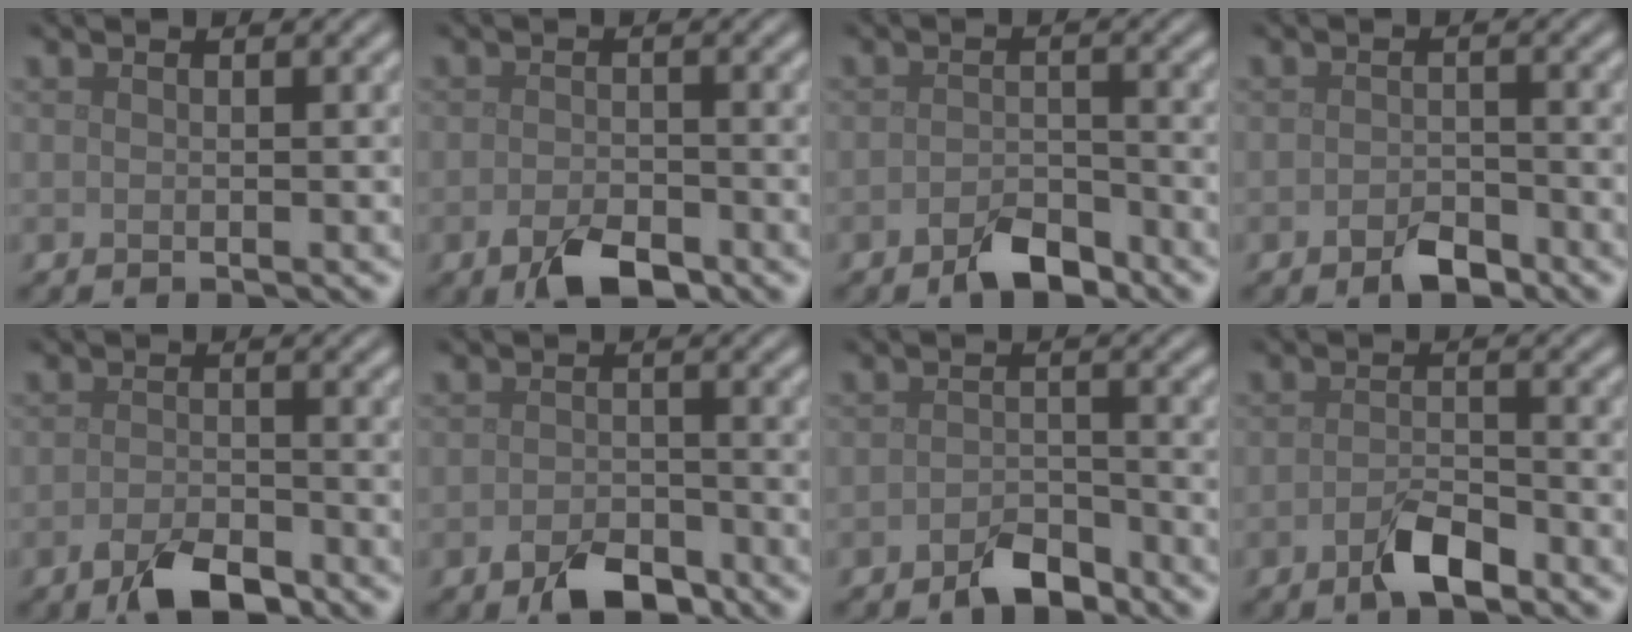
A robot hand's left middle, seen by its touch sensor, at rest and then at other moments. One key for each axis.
{"total": 3.7, "fx": -2.2, "fy": 1.8, "fz": 2.5, "tx": -0.045, "ty": -0.006, "tz": -0.041}
{"total": 3.3, "fx": -2.4, "fy": 1.5, "fz": 1.7, "tx": -0.028, "ty": 0.003, "tz": -0.047}
{"total": 2.5, "fx": -1.7, "fy": 1.2, "fz": 1.4, "tx": -0.023, "ty": 0.002, "tz": -0.032}
{"total": 4.2, "fx": -2.7, "fy": 1.8, "fz": 2.7, "tx": -0.048, "ty": -0.006, "tz": -0.053}
{"total": 4.1, "fx": -2.7, "fy": 2.2, "fz": 2.2, "tx": -0.035, "ty": -0.005, "tz": -0.053}
{"total": 3.0, "fx": -2.3, "fy": 1.3, "fz": 1.4, "tx": -0.022, "ty": 0.004, "tz": -0.045}
{"total": 3.2, "fx": -2.1, "fy": 1.2, "fz": 2.2, "tx": -0.042, "ty": 0.002, "tz": -0.040}